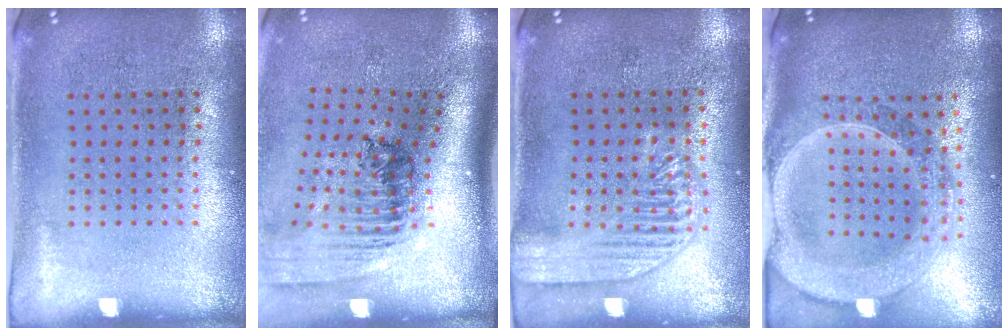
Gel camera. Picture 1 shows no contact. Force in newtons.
{"total": 2.4, "press": 1.7, "slide": 1.8}
{"total": 1.9, "press": 1.9, "slide": 0.2}
{"total": 2.8, "press": 2.4, "slide": 1.4}